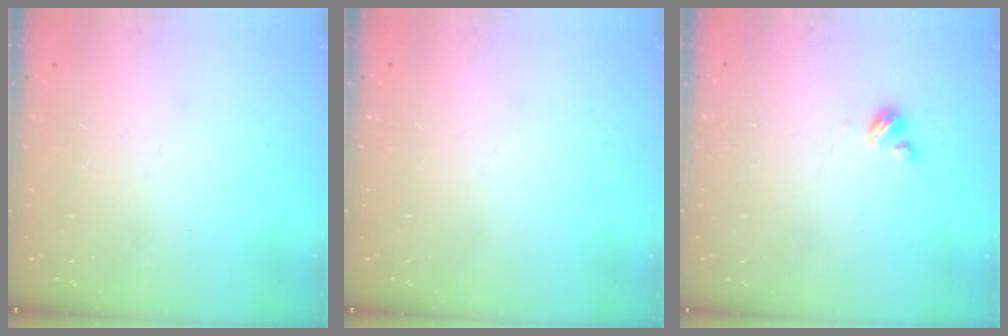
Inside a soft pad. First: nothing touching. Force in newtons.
{"total": 0.0}
{"total": 2.7, "press": 2.7, "slide": 0.3}